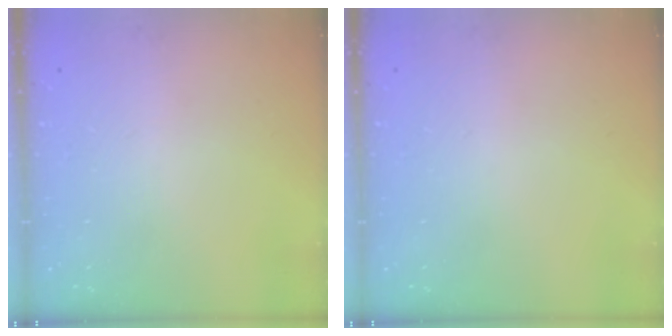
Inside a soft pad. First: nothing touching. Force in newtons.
{"total": 0.0}